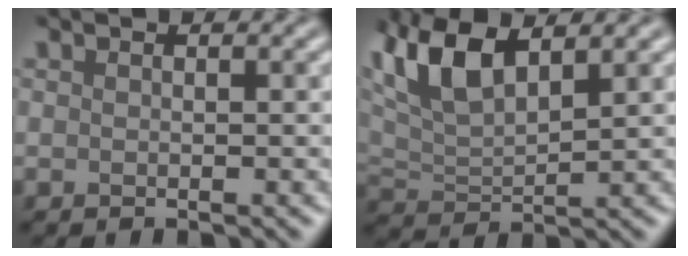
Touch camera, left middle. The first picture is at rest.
{"total": 7.8, "force": [4.4, 3.5, 5.4], "torque": [-0.129, 0.016, 0.083]}